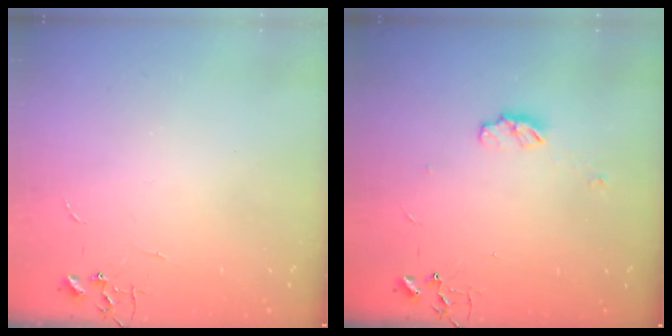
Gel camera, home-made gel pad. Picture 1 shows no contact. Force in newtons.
{"total": 5.0, "press": 5.0, "slide": 0.6}